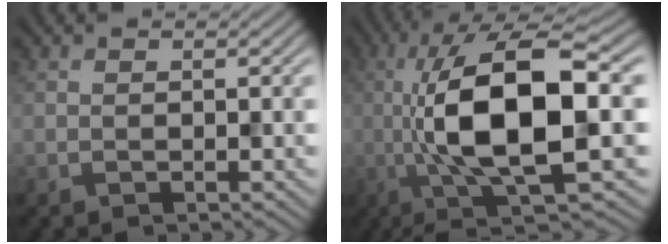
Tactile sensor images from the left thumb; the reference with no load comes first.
{"total": 14.5, "force": [-0.9, 4.0, 13.9], "torque": [-0.262, 0.009, -0.019]}